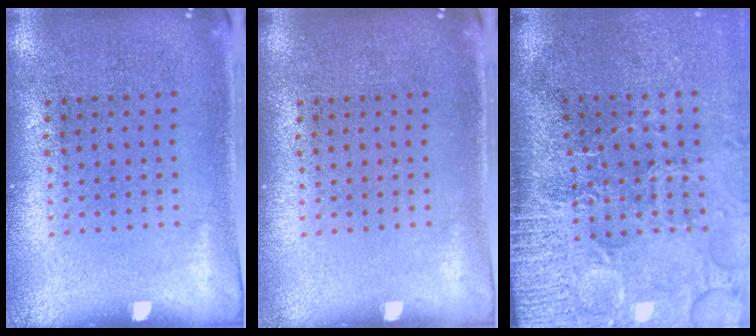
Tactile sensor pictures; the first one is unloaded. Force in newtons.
{"total": 0.0}
{"total": 4.9, "press": 4.0, "slide": 2.9}